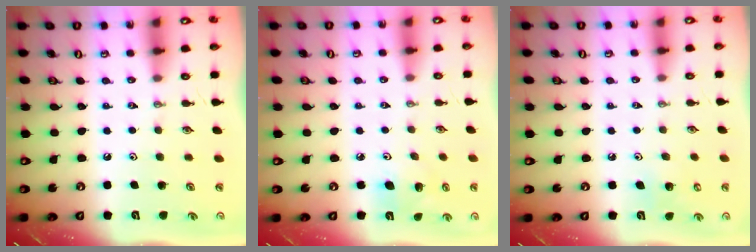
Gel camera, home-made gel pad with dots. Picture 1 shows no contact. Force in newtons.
{"total": 7.4, "press": 7.3, "slide": 1.2}
{"total": 6.8, "press": 6.7, "slide": 0.8}